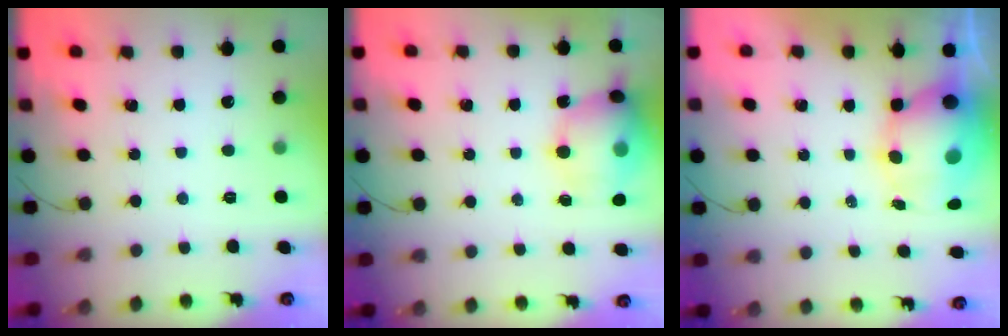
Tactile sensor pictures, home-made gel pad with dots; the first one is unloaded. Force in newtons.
{"total": 16.2, "press": 15.2, "slide": 5.6}
{"total": 9.5, "press": 9.2, "slide": 2.3}